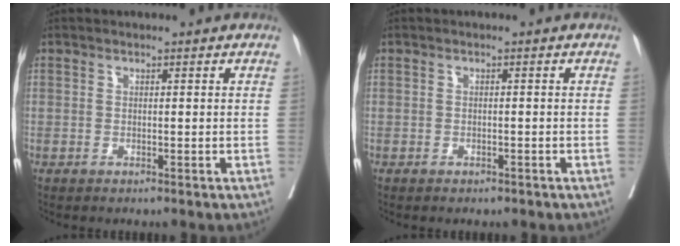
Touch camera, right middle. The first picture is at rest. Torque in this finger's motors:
{"motor_torque": [-0.31, -0.18, -0.01, -0.01]}